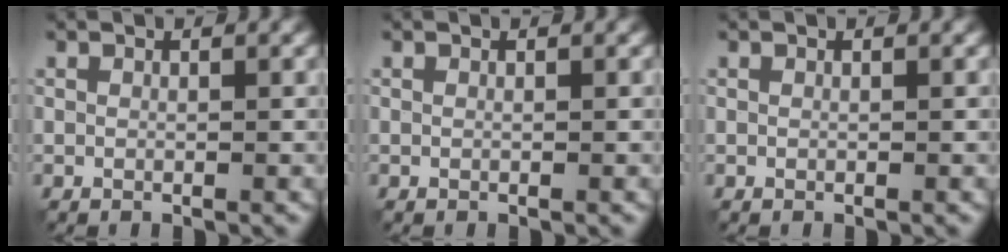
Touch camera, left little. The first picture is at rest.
{"total": 0.0}
{"total": 0.0}